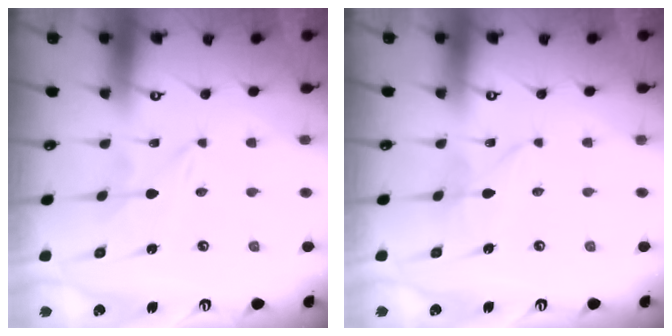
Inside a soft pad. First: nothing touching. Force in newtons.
{"total": 2.6, "press": 2.6, "slide": 0.3}